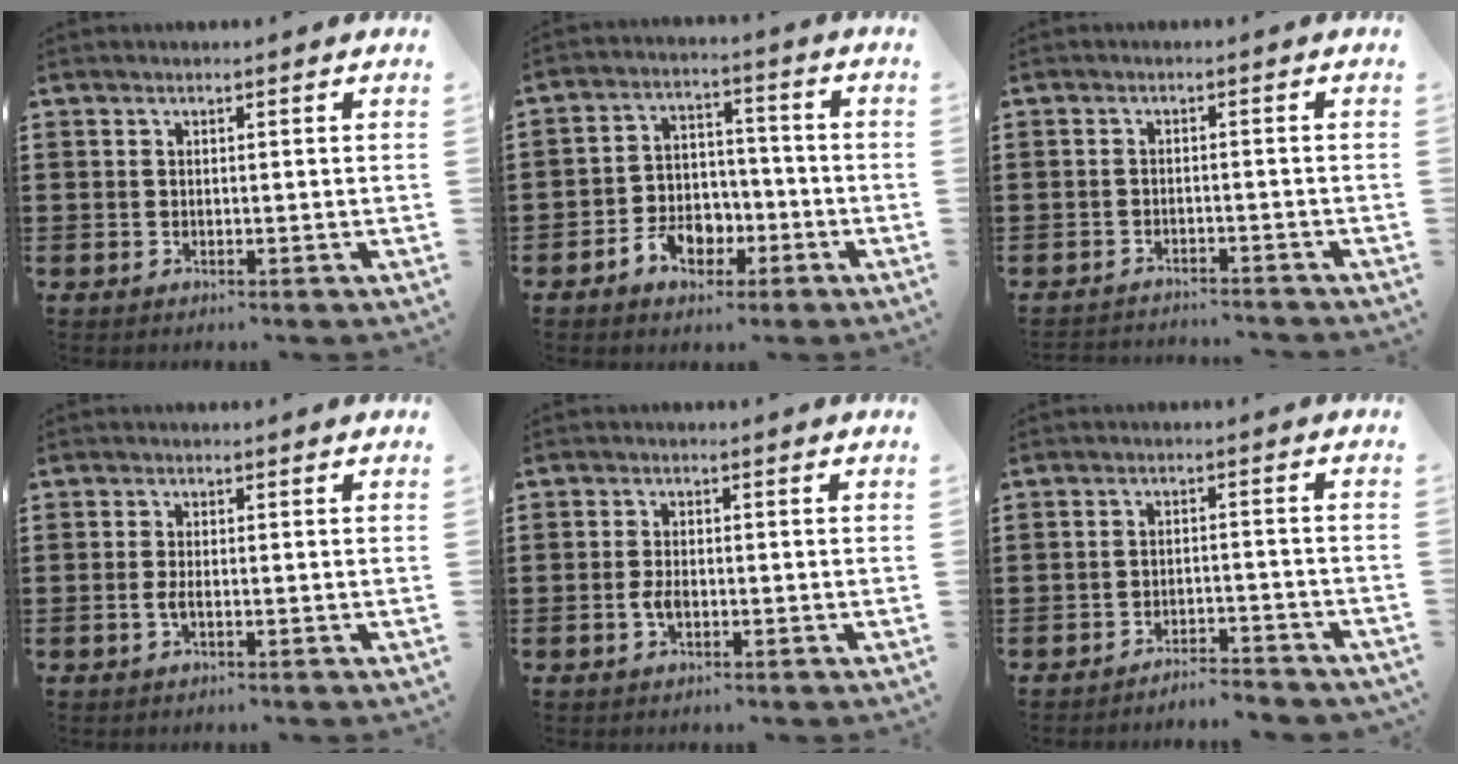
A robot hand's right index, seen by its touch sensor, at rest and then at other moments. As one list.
[{"total": 6.2, "force": [-3.0, 4.6, 2.9], "torque": [-0.061, 0.016, -0.051]}, {"total": 2.1, "force": [-2.1, 0.1, -0.1], "torque": [-0.006, 0.000, -0.045]}, {"total": 1.5, "force": [-0.4, 0.2, 1.4], "torque": [-0.036, -0.008, -0.009]}, {"total": 2.3, "force": [-0.7, 1.0, 1.9], "torque": [-0.045, -0.005, -0.013]}, {"total": 3.3, "force": [-3.3, 0.1, 0.3], "torque": [-0.010, 0.000, -0.069]}]